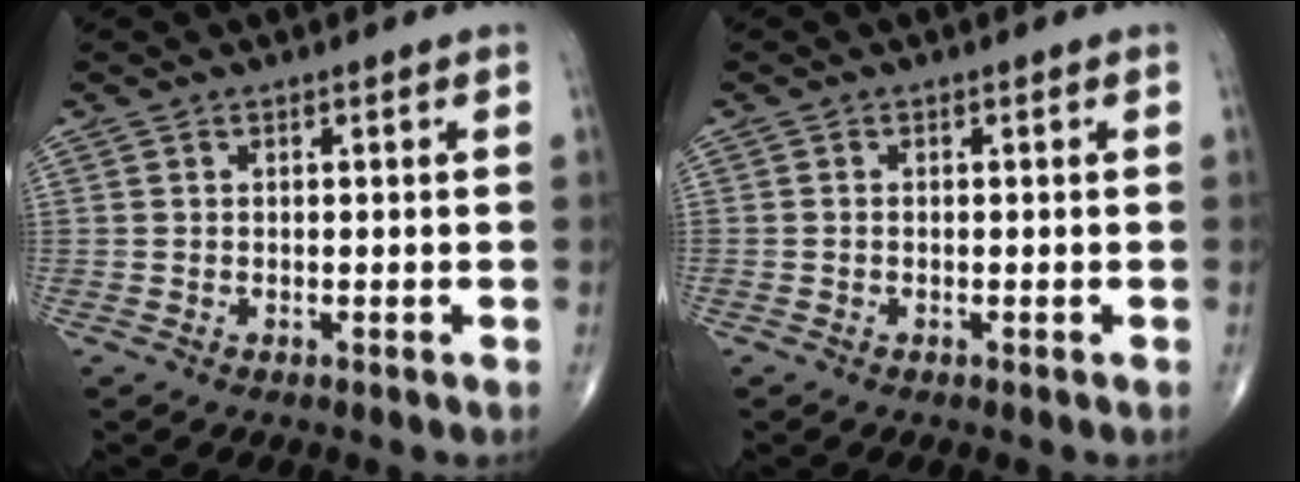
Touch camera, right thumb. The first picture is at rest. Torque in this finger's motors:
{"motor_torque": [-0.14, -0.15, 0.06, 0.08, -0.01]}